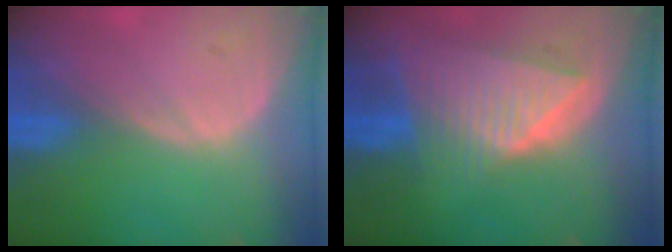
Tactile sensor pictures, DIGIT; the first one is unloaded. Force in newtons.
{"total": 9.2, "press": 8.2, "slide": 4.2}